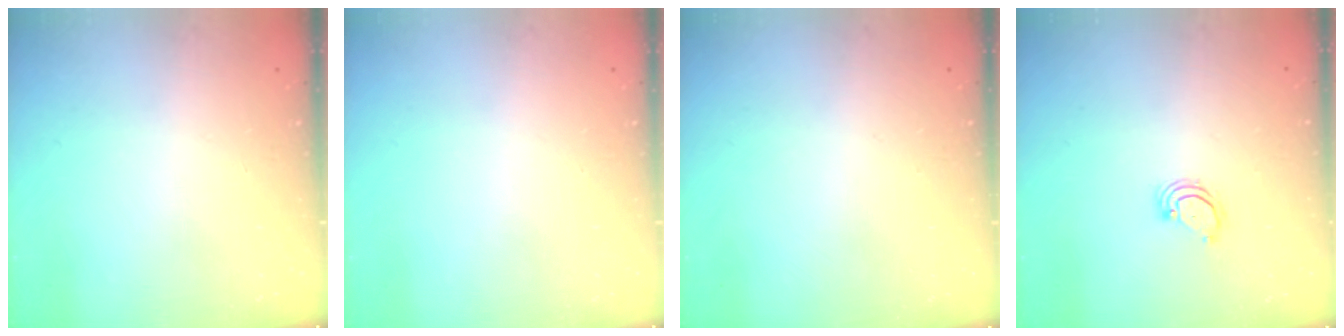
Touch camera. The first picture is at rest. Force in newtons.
{"total": 0.0}
{"total": 0.0}
{"total": 2.9, "press": 2.9, "slide": 0.3}